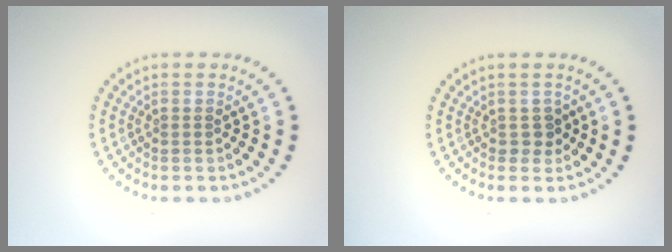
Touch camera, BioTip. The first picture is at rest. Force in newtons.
{"total": 1.3, "press": 1.1, "slide": 0.7}